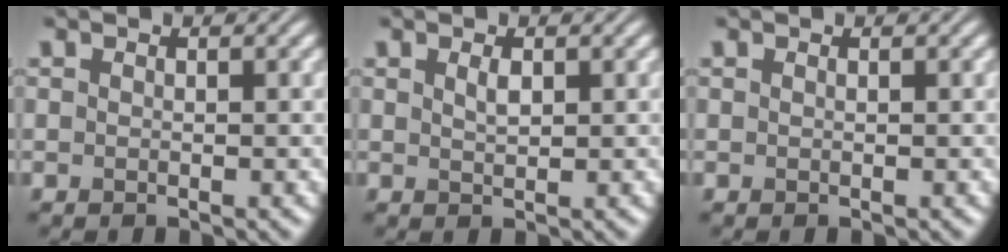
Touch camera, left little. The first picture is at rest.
{"total": 1.0, "force": [0.5, 0.4, 0.8], "torque": [-0.019, 0.001, 0.012]}
{"total": 0.0}